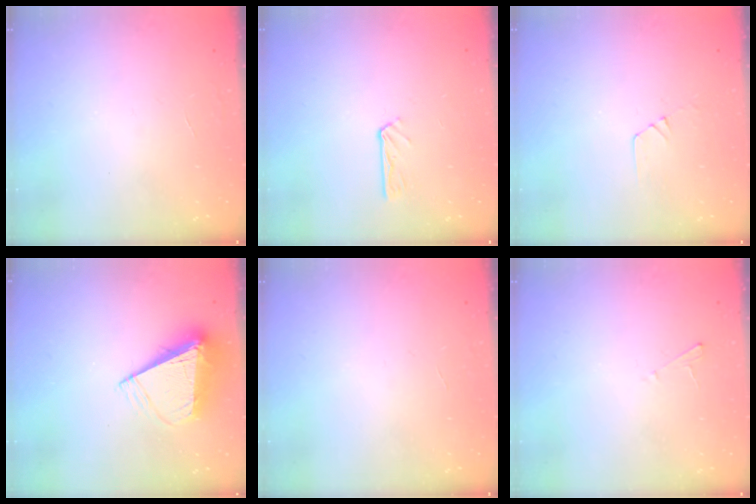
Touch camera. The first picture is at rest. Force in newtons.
{"total": 2.7, "press": 2.7, "slide": 0.2}
{"total": 4.9, "press": 4.9, "slide": 0.5}
{"total": 10.1, "press": 10.1, "slide": 0.5}
{"total": 0.0}
{"total": 2.0, "press": 2.0, "slide": 0.2}